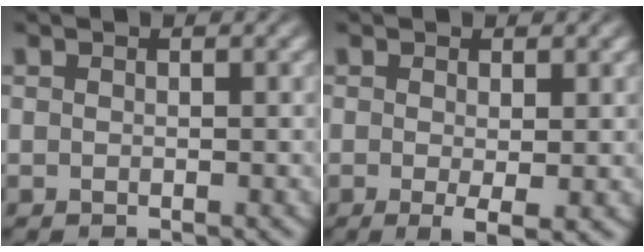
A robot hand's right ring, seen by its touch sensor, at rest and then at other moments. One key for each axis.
{"total": 2.9, "fx": -1.3, "fy": 0.7, "fz": 2.6, "tx": -0.040, "ty": -0.021, "tz": -0.011}